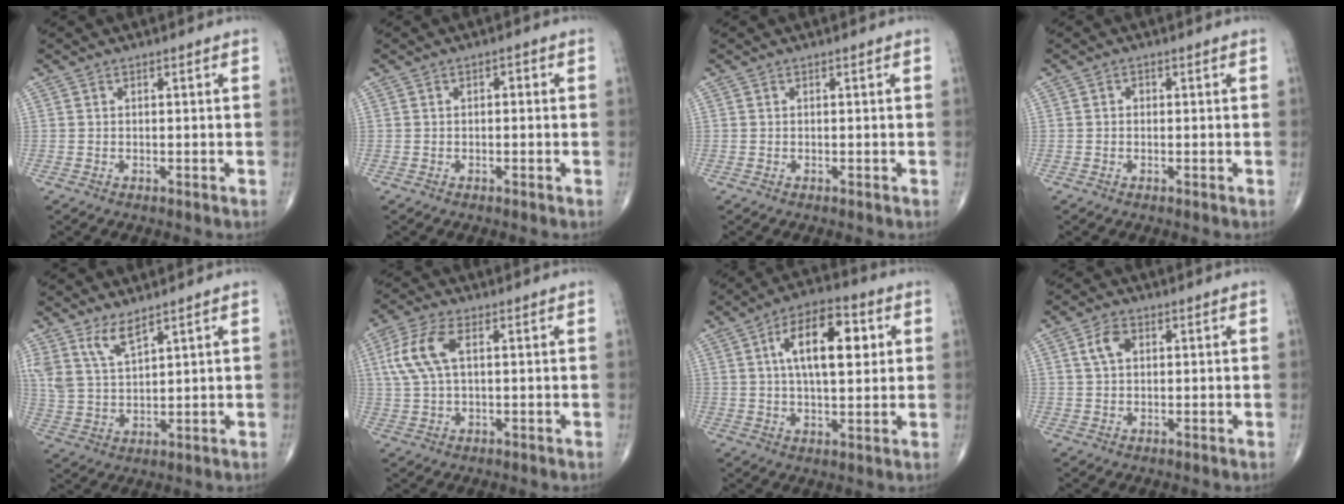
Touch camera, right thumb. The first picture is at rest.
{"total": 1.2, "force": [0.1, 0.7, 1.0], "torque": [-0.011, 0.005, -0.002]}
{"total": 0.0}
{"total": 0.7, "force": [0.0, 0.6, 0.3], "torque": [-0.001, 0.003, -0.005]}
{"total": 6.1, "force": [4.5, 1.8, 3.7], "torque": [-0.072, -0.029, 0.097]}
{"total": 8.6, "force": [2.1, 4.1, 7.2], "torque": [-0.172, 0.015, 0.041]}
{"total": 14.2, "force": [3.6, 6.5, 12.1], "torque": [-0.180, 0.006, 0.055]}
{"total": 4.0, "force": [1.3, 2.5, 2.8], "torque": [-0.054, 0.005, 0.023]}